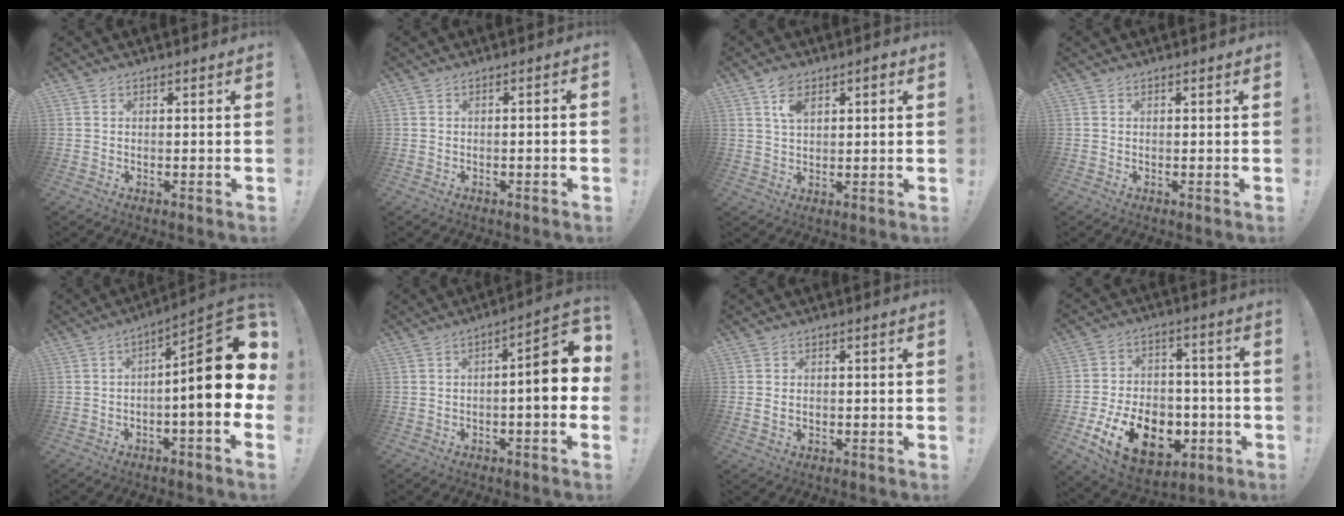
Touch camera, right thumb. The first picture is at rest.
{"total": 1.4, "force": [-0.9, -0.3, 1.1], "torque": [-0.017, 0.001, -0.015]}
{"total": 5.9, "force": [2.5, 3.4, 4.2], "torque": [-0.070, 0.002, 0.044]}
{"total": 0.0}
{"total": 18.2, "force": [0.6, 3.5, 17.9], "torque": [-0.252, -0.004, 0.006]}
{"total": 9.9, "force": [-0.5, 1.6, 9.7], "torque": [-0.128, -0.009, -0.014]}
{"total": 1.6, "force": [-0.1, 1.1, 1.2], "torque": [-0.015, 0.001, -0.002]}
{"total": 18.5, "force": [-7.0, 12.5, 11.7], "torque": [-0.177, 0.051, -0.103]}